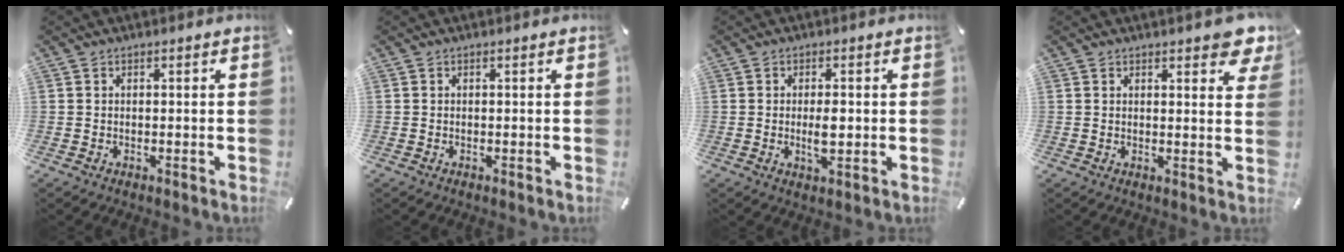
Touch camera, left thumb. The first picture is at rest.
{"total": 0.0}
{"total": 4.2, "force": [-0.2, 1.8, 3.8], "torque": [-0.077, -0.009, -0.009]}
{"total": 5.4, "force": [4.1, 1.6, 3.1], "torque": [-0.032, -0.028, 0.066]}